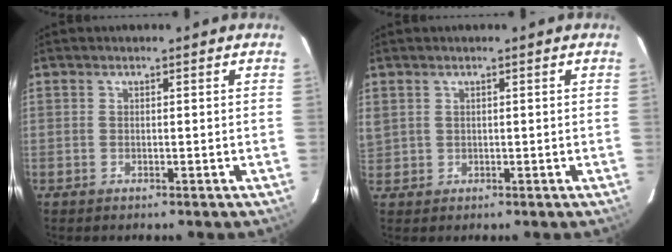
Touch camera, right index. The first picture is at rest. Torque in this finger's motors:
{"motor_torque": [1.56, -0.32, 0.72, 0.20]}